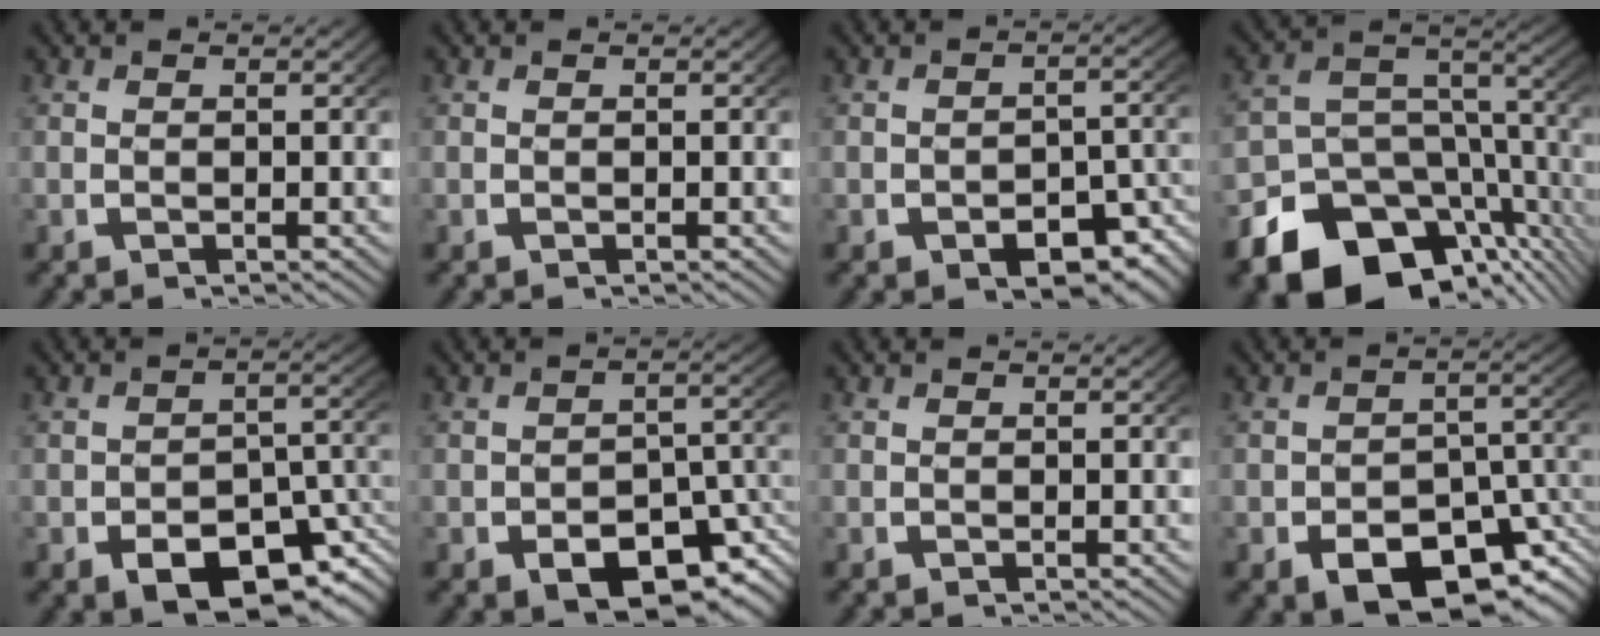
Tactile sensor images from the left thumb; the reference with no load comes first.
{"total": 0.0}
{"total": 5.0, "force": [-2.2, 2.8, 3.4], "torque": [-0.046, -0.015, -0.028]}
{"total": 14.7, "force": [-8.3, 8.7, 8.5], "torque": [-0.116, -0.035, -0.127]}
{"total": 7.6, "force": [-3.8, 4.3, 5.1], "torque": [-0.081, -0.025, -0.043]}
{"total": 6.9, "force": [-3.2, 4.0, 4.7], "torque": [-0.072, -0.020, -0.037]}
{"total": 0.0}
{"total": 8.5, "force": [-4.4, 4.9, 5.4], "torque": [-0.088, -0.028, -0.050]}